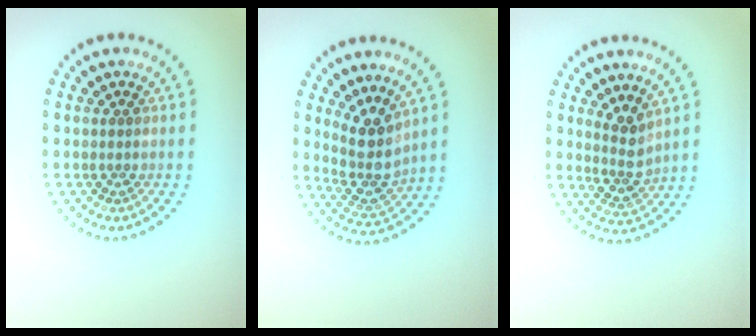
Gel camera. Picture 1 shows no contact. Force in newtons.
{"total": 3.9, "press": 3.1, "slide": 2.4}
{"total": 2.6, "press": 2.0, "slide": 1.7}